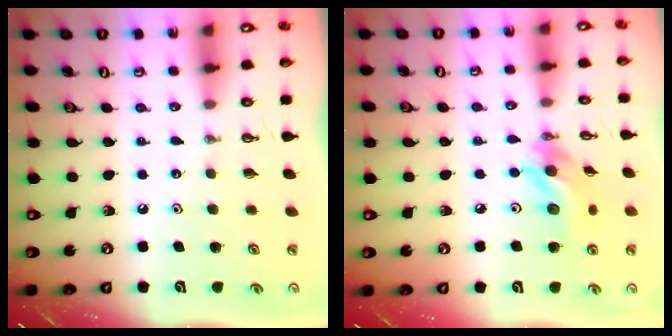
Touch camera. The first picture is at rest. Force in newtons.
{"total": 13.3, "press": 12.2, "slide": 5.5}